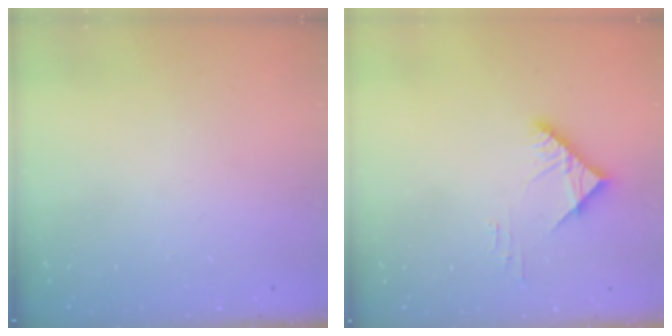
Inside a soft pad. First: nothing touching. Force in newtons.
{"total": 5.2, "press": 5.1, "slide": 0.7}